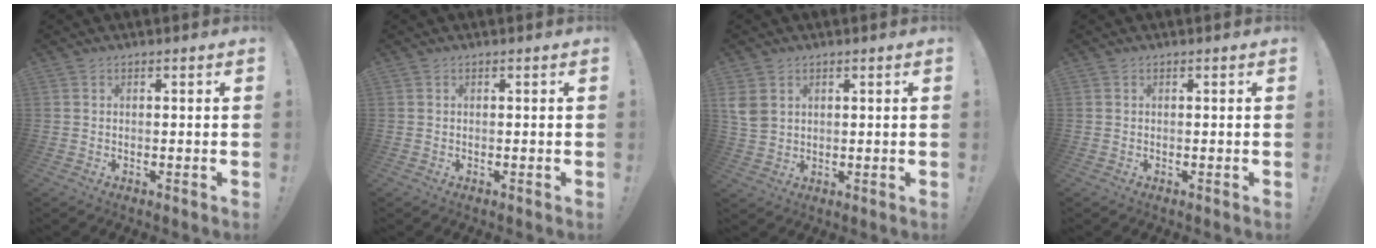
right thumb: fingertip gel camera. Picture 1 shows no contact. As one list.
[{"total": 0.0}, {"total": 5.2, "force": [2.2, 3.9, 2.6], "torque": [-0.059, -0.006, 0.044]}, {"total": 0.0}]